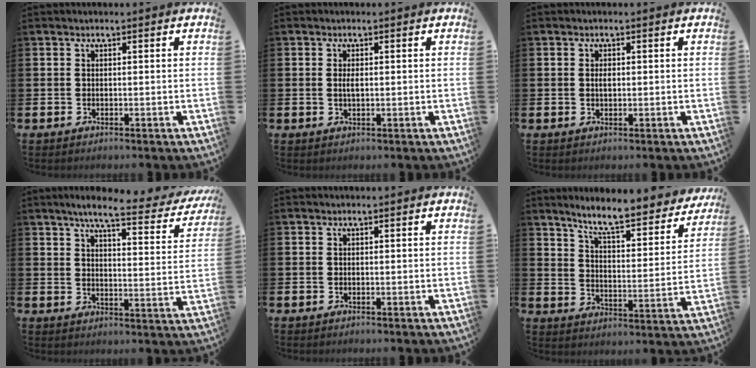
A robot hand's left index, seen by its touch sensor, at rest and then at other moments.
{"total": 1.3, "force": [0.1, 0.5, 1.2], "torque": [-0.022, 0.003, -0.001]}
{"total": 1.0, "force": [0.1, 0.5, 0.9], "torque": [-0.015, 0.003, -0.001]}
{"total": 6.6, "force": [5.5, 0.8, 3.5], "torque": [-0.076, -0.030, 0.087]}
{"total": 0.0}
{"total": 8.1, "force": [7.4, 0.9, 3.2], "torque": [-0.080, -0.056, 0.124]}